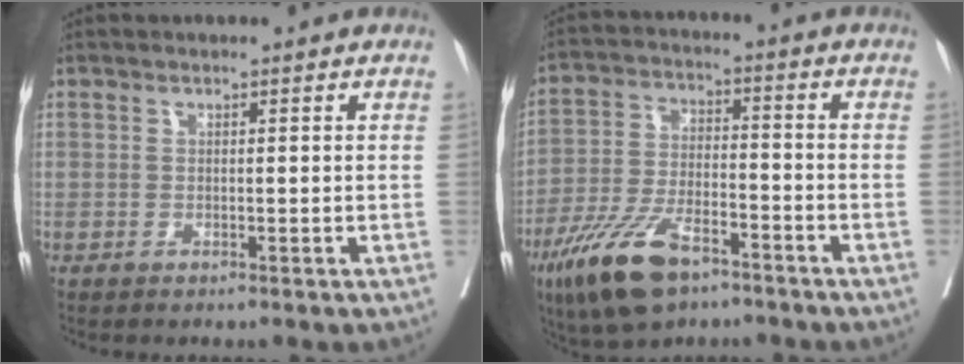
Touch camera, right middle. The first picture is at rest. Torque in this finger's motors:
{"motor_torque": [1.28, -0.85, 0.68, 0.21]}